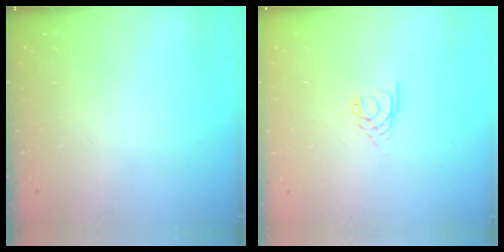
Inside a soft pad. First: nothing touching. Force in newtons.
{"total": 2.2, "press": 2.1, "slide": 0.4}